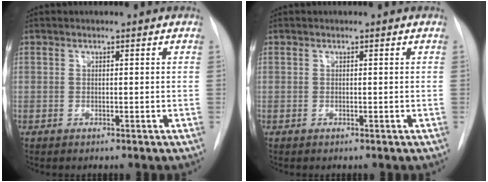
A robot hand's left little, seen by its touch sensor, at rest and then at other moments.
{"total": 0.0}